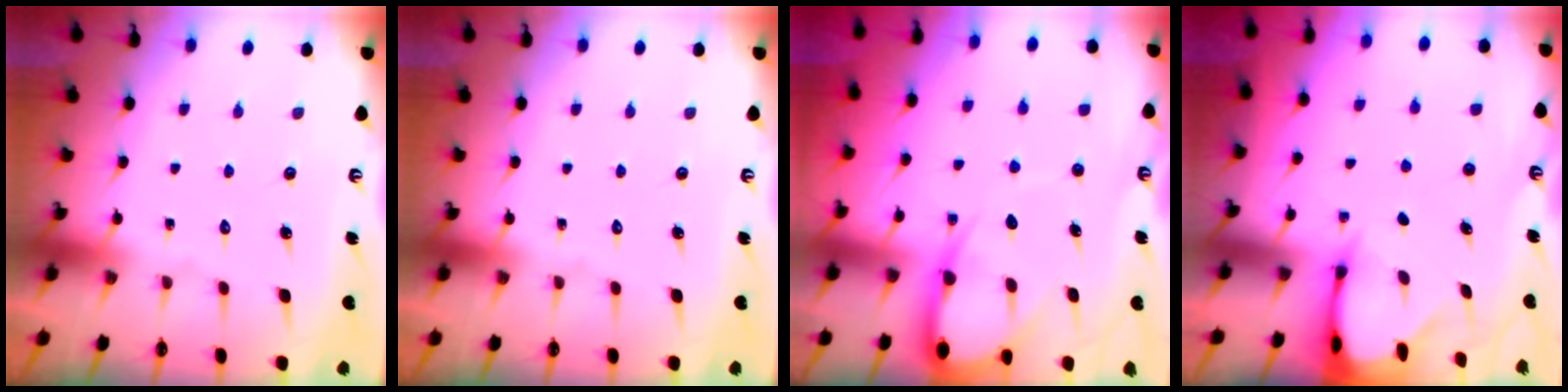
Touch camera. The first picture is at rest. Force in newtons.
{"total": 0.0}
{"total": 8.1, "press": 8.0, "slide": 1.1}
{"total": 2.6, "press": 2.6, "slide": 0.3}